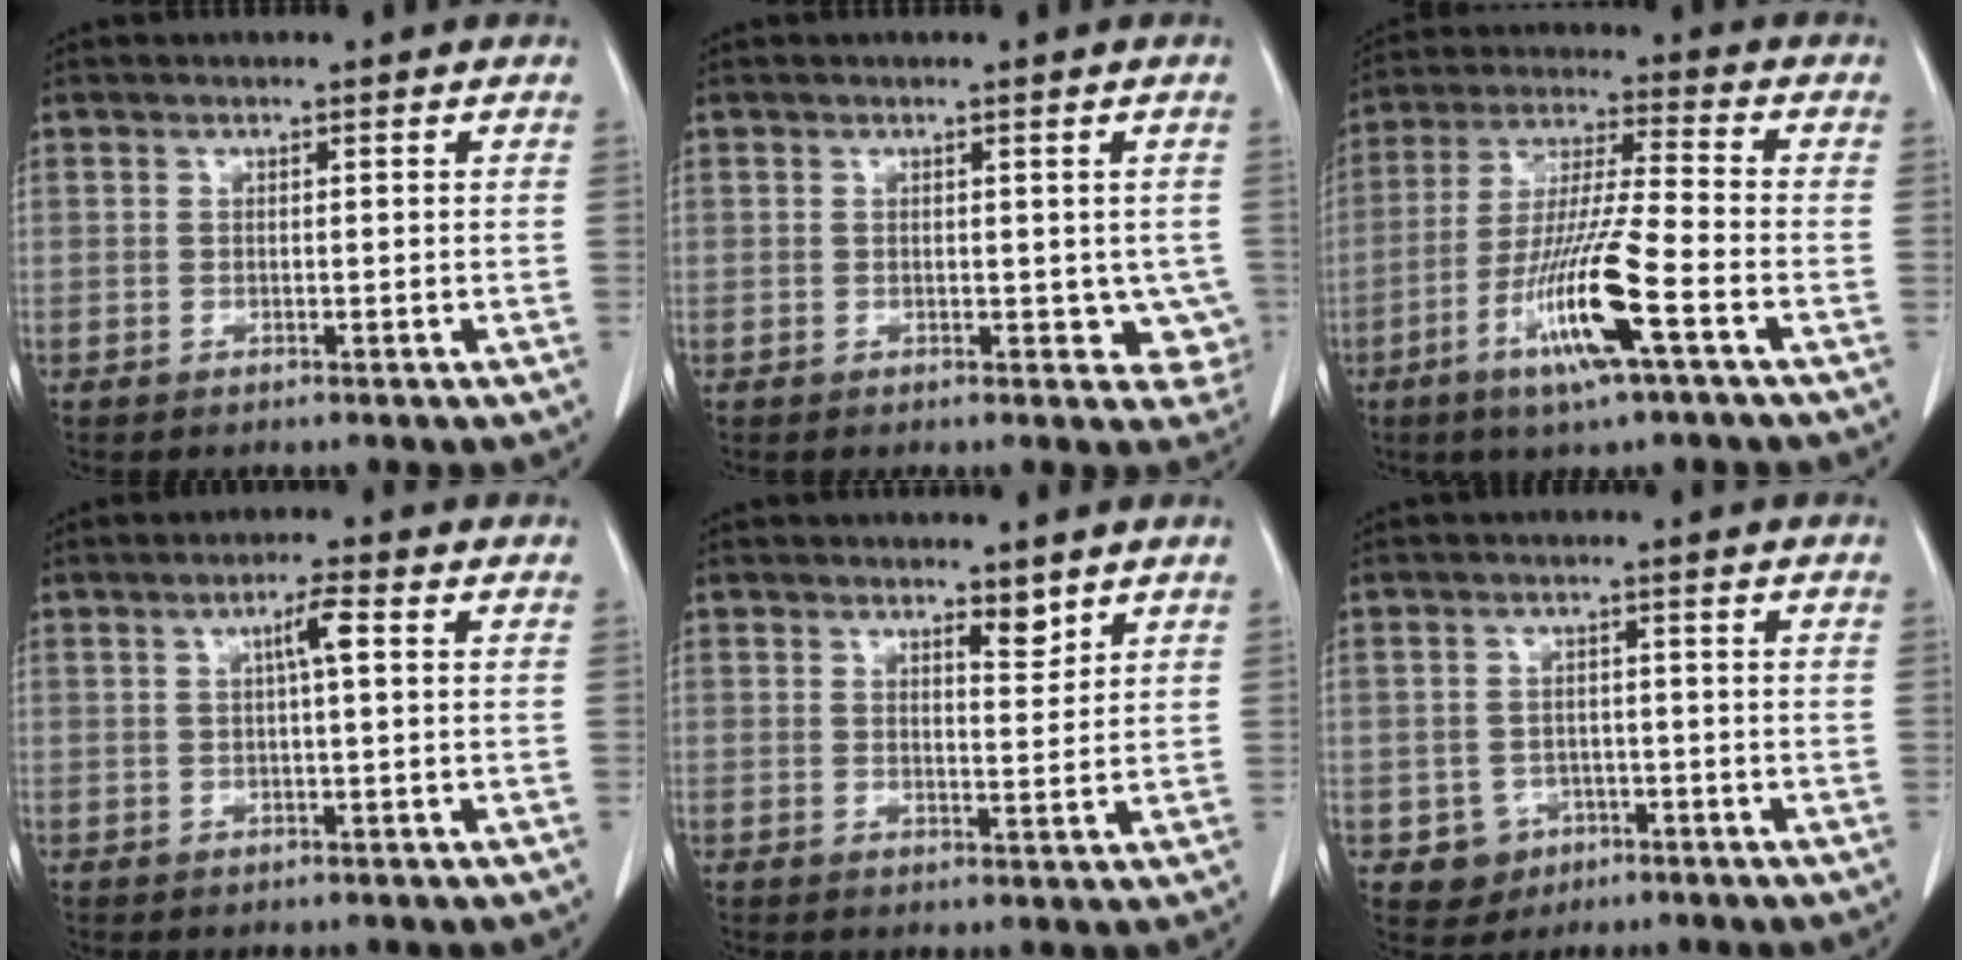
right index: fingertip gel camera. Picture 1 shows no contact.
{"total": 4.0, "force": [0.0, 2.8, 2.8], "torque": [-0.008, -0.001, 0.002]}
{"total": 13.8, "force": [-5.9, 0.1, 12.5], "torque": [-0.250, -0.017, -0.109]}
{"total": 3.3, "force": [0.8, -0.2, 3.2], "torque": [-0.057, 0.004, 0.012]}
{"total": 2.6, "force": [2.1, 0.7, 1.5], "torque": [-0.026, -0.010, 0.036]}
{"total": 4.3, "force": [-1.7, 4.0, 0.4], "torque": [0.000, 0.012, -0.018]}